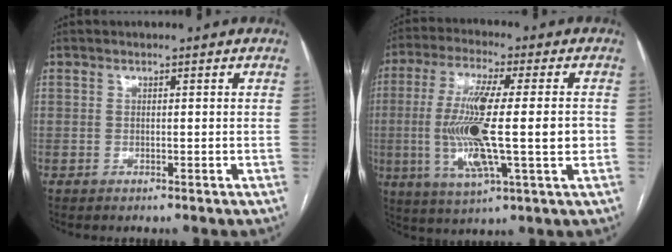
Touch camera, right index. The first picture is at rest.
{"total": 16.1, "force": [-1.2, 2.0, 15.9], "torque": [-0.303, -0.005, -0.021]}